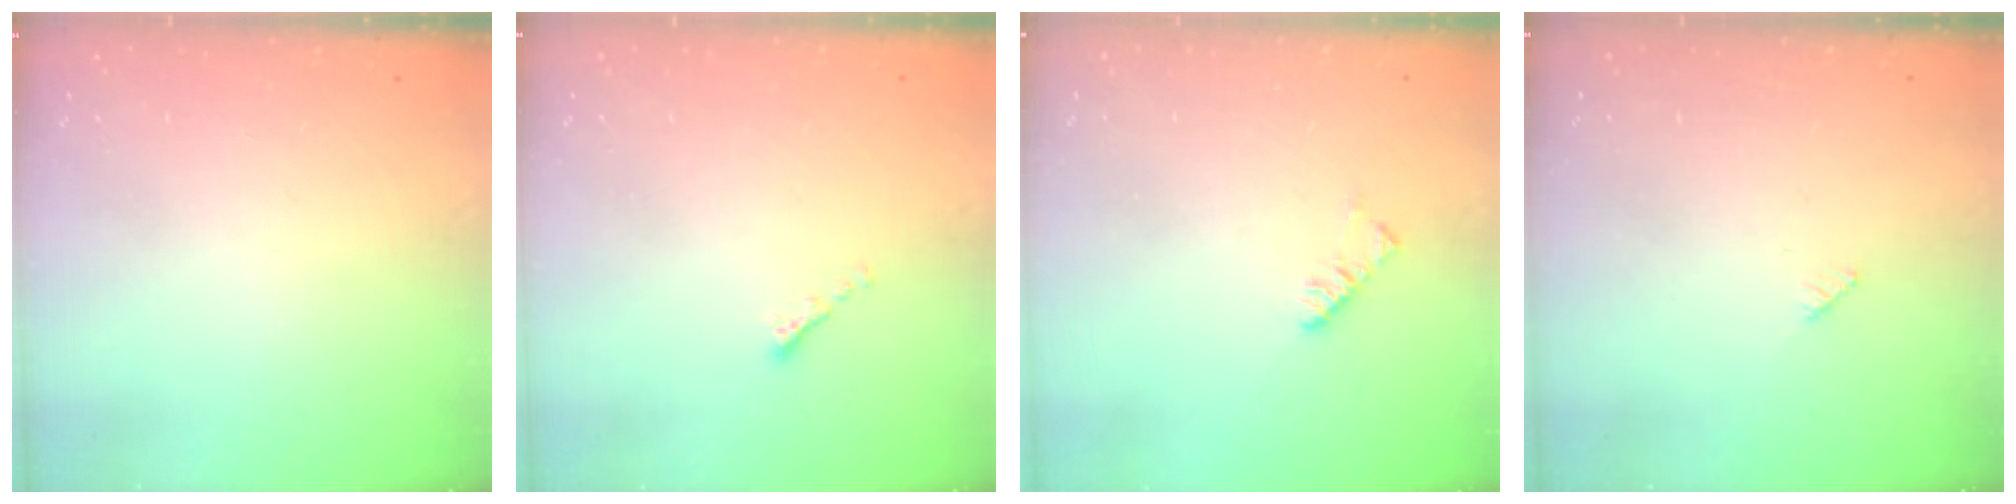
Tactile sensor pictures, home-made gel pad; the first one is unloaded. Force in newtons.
{"total": 0.6, "press": 0.5, "slide": 0.3}
{"total": 4.5, "press": 4.5, "slide": 0.5}
{"total": 1.9, "press": 1.9, "slide": 0.3}